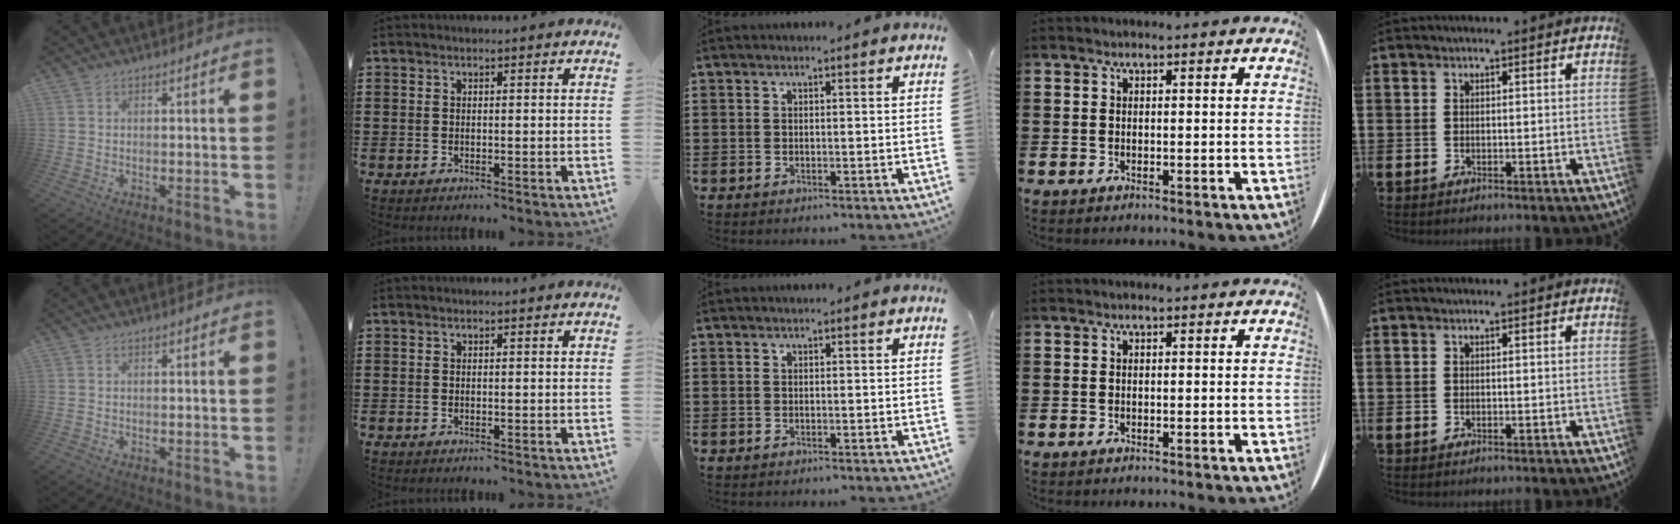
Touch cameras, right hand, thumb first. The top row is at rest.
{}